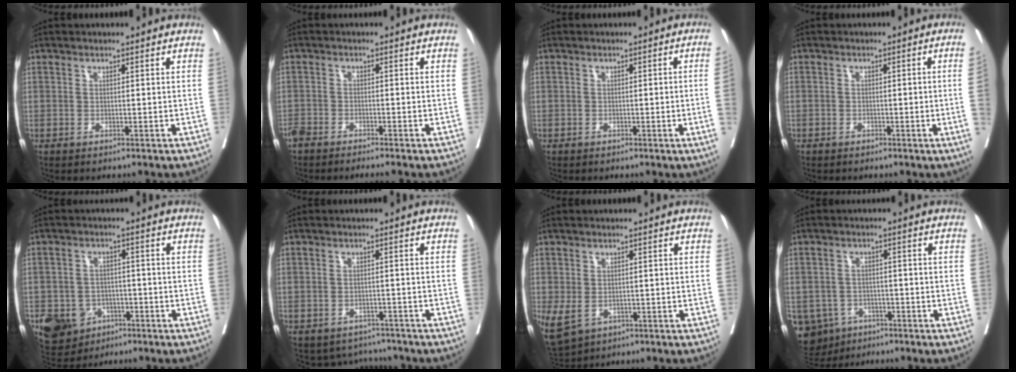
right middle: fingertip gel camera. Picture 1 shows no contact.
{"total": 4.9, "force": [-4.4, 0.1, 2.2], "torque": [-0.029, -0.007, -0.075]}
{"total": 3.0, "force": [-0.7, -0.4, 2.9], "torque": [-0.038, 0.004, -0.006]}
{"total": 2.8, "force": [-0.8, -0.1, 2.7], "torque": [-0.031, 0.004, -0.013]}
{"total": 9.9, "force": [-4.7, 8.1, 3.4], "torque": [-0.071, 0.004, -0.064]}
{"total": 5.3, "force": [-4.7, 2.5, -0.1], "torque": [0.013, 0.017, -0.058]}
{"total": 6.3, "force": [-2.0, 4.6, 3.9], "torque": [-0.091, -0.007, -0.020]}
{"total": 9.5, "force": [-5.2, 7.8, 2.1], "torque": [-0.060, 0.003, -0.069]}